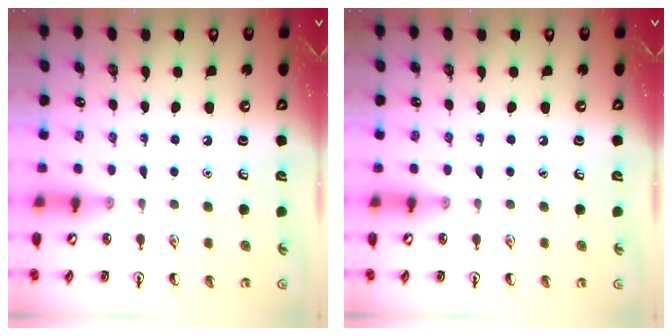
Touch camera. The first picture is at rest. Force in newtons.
{"total": 0.0}